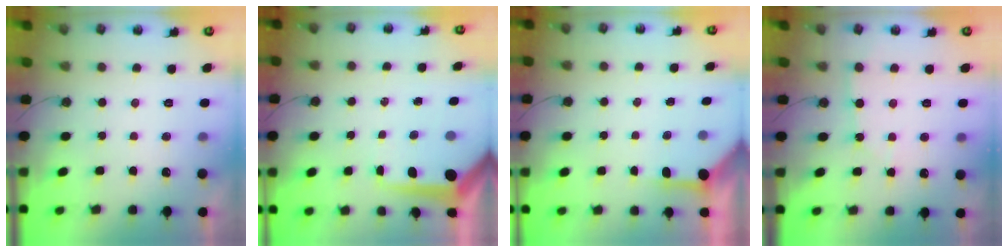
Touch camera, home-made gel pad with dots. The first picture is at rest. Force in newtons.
{"total": 8.1, "press": 8.1, "slide": 0.8}
{"total": 3.8, "press": 3.7, "slide": 0.4}
{"total": 6.0, "press": 5.9, "slide": 0.8}